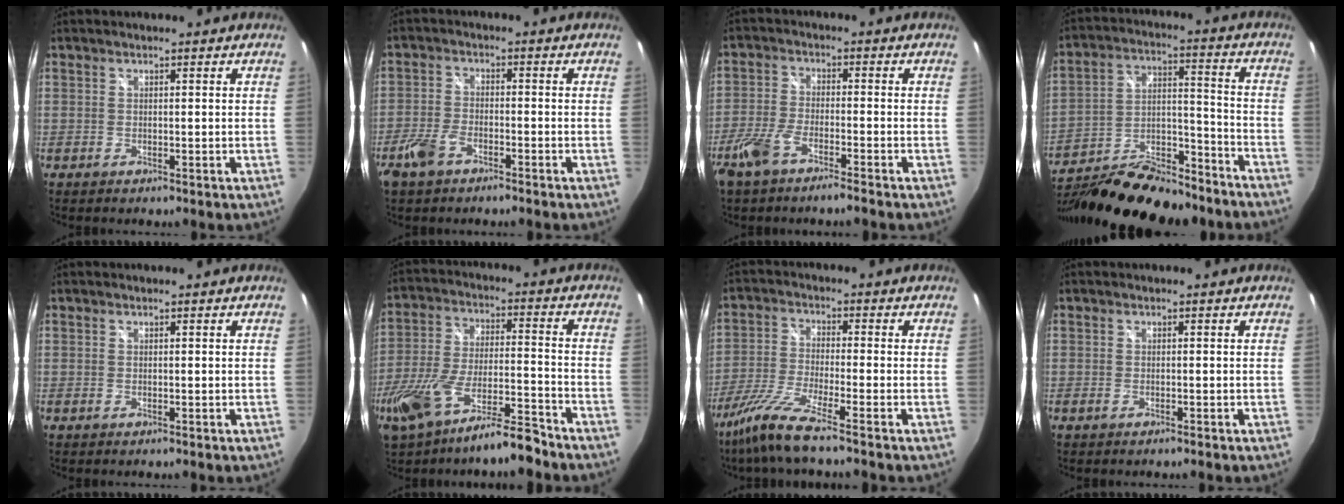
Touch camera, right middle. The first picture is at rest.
{"total": 5.7, "force": [-3.8, 2.5, 3.4], "torque": [-0.088, -0.002, -0.074]}
{"total": 6.4, "force": [-4.7, 1.3, 4.1], "torque": [-0.105, -0.004, -0.095]}
{"total": 25.9, "force": [-20.9, 7.1, 13.6], "torque": [-0.256, -0.027, -0.331]}
{"total": 0.0}
{"total": 14.9, "force": [-11.0, 3.3, 9.5], "torque": [-0.202, -0.019, -0.189]}
{"total": 9.0, "force": [-6.9, -0.6, 5.8], "torque": [-0.127, -0.022, -0.134]}
{"total": 0.8, "force": [-0.6, 0.2, 0.4], "torque": [-0.007, -0.002, -0.013]}